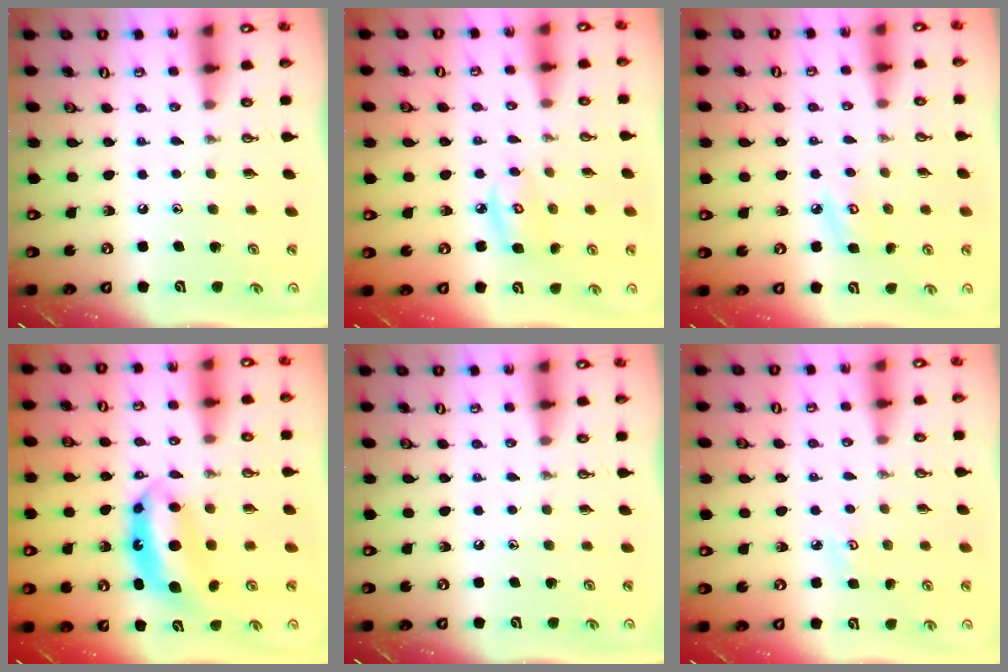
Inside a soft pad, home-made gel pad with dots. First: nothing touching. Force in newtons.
{"total": 5.4, "press": 5.4, "slide": 0.3}
{"total": 6.4, "press": 6.4, "slide": 0.5}
{"total": 7.2, "press": 7.2, "slide": 0.7}
{"total": 0.0}
{"total": 3.7, "press": 3.7, "slide": 0.4}